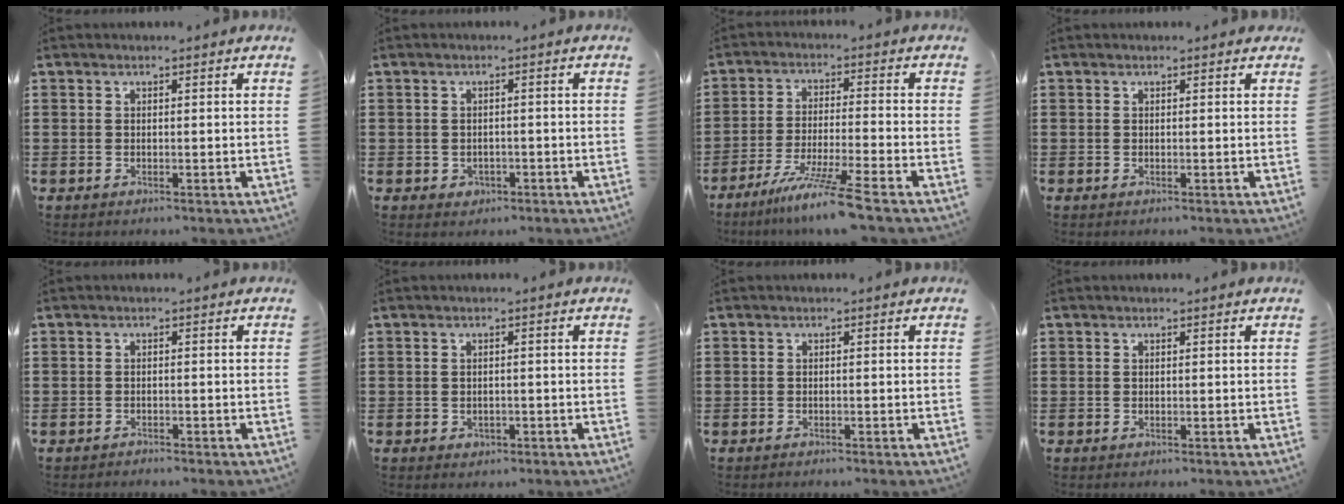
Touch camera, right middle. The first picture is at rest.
{"total": 1.0, "force": [-0.4, 0.9, 0.4], "torque": [-0.013, 0.002, -0.010]}
{"total": 8.0, "force": [-6.3, -1.0, 4.8], "torque": [-0.093, -0.021, -0.123]}
{"total": 0.0}
{"total": 0.9, "force": [-0.9, 0.0, 0.1], "torque": [-0.004, 0.000, -0.019]}
{"total": 0.8, "force": [-0.3, 0.6, 0.4], "torque": [-0.011, 0.001, -0.007]}
{"total": 0.6, "force": [-0.6, 0.0, 0.2], "torque": [-0.005, -0.002, -0.011]}
{"total": 0.0}